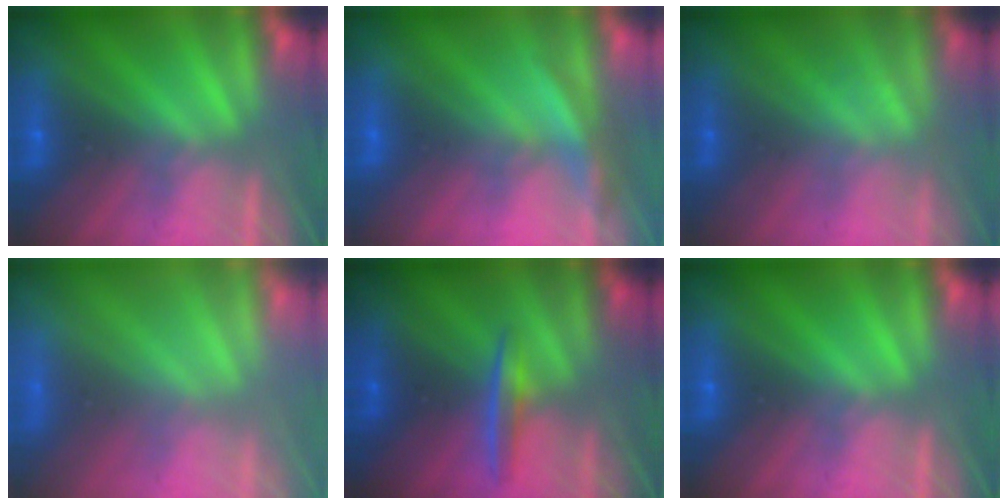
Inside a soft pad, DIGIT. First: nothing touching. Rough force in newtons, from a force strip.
{"total": 2.9}
{"total": 2.6}
{"total": 8.0}
{"total": 1.5}
{"total": 0.0}